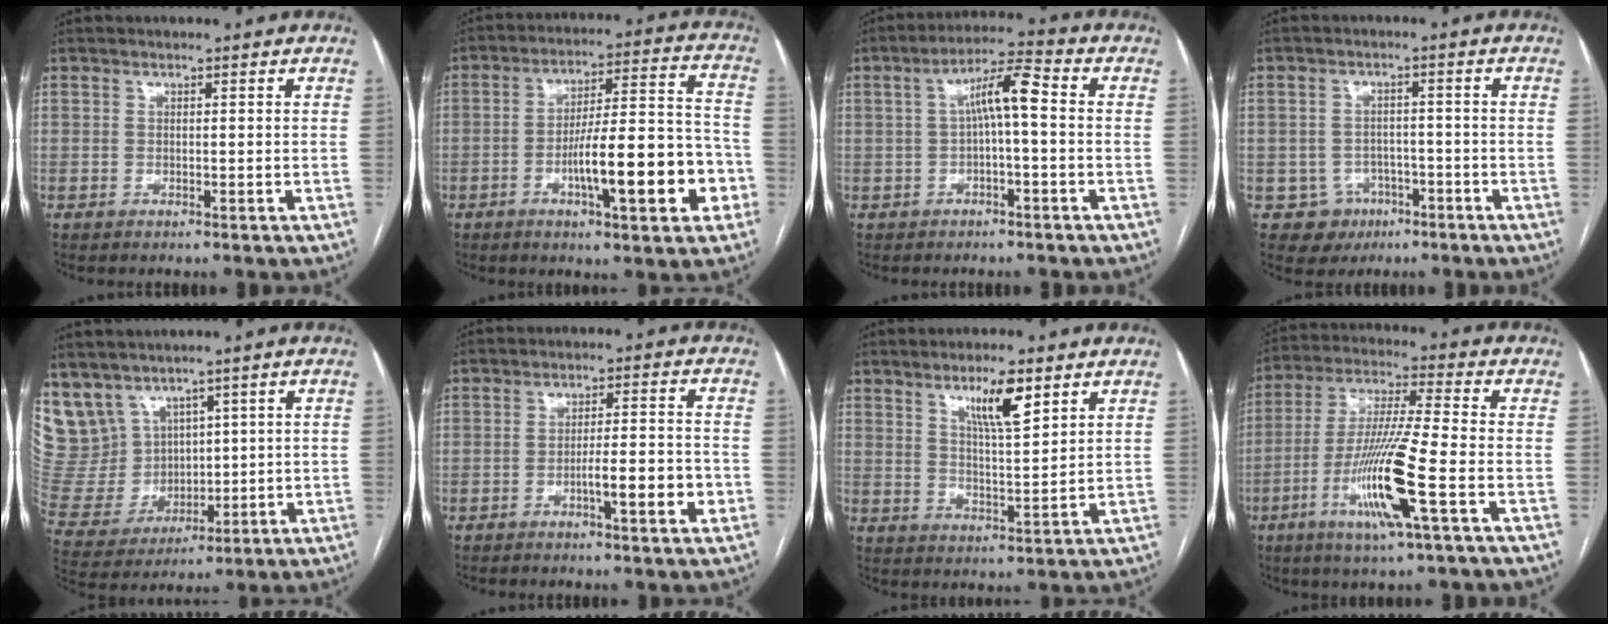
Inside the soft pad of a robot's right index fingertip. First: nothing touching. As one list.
[{"total": 15.7, "force": [-5.2, 3.1, 14.5], "torque": [-0.219, 0.023, -0.073]}, {"total": 6.6, "force": [0.3, 1.0, 6.5], "torque": [-0.112, 0.029, 0.004]}, {"total": 5.5, "force": [-2.4, 4.9, 0.3], "torque": [0.003, 0.015, -0.030]}, {"total": 11.7, "force": [8.0, 8.2, 2.3], "torque": [-0.075, 0.039, 0.191]}, {"total": 6.5, "force": [-2.4, 0.7, 6.1], "torque": [-0.090, 0.008, -0.032]}, {"total": 7.3, "force": [4.3, 1.0, 5.8], "torque": [-0.102, -0.005, 0.076]}, {"total": 13.9, "force": [-5.0, -0.2, 13.0], "torque": [-0.262, -0.014, -0.096]}]